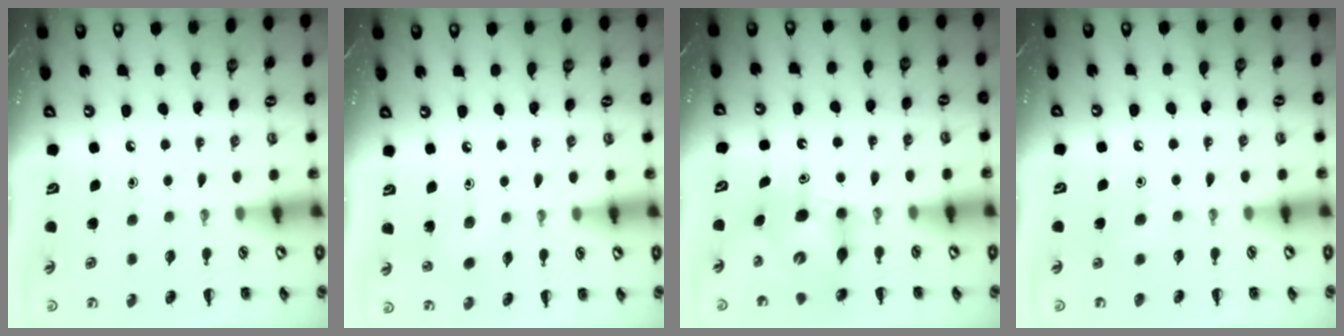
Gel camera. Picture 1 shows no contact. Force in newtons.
{"total": 1.9, "press": 1.8, "slide": 0.7}
{"total": 6.6, "press": 6.4, "slide": 1.4}
{"total": 2.8, "press": 2.5, "slide": 1.3}